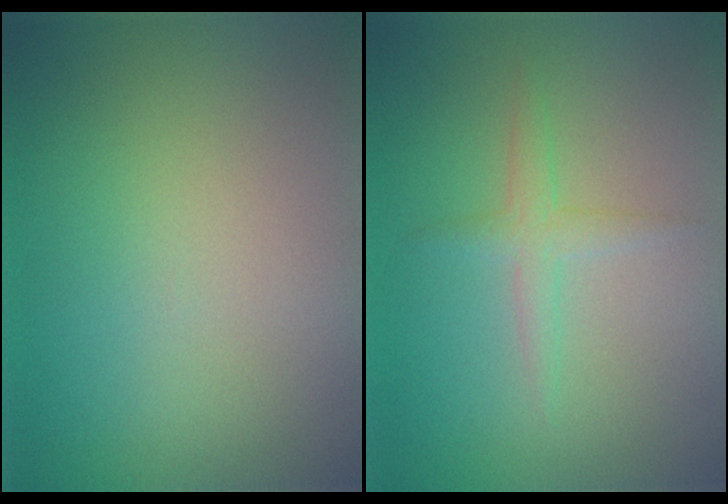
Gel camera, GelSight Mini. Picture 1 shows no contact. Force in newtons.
{"total": 1.7, "press": 1.7, "slide": 0.1}